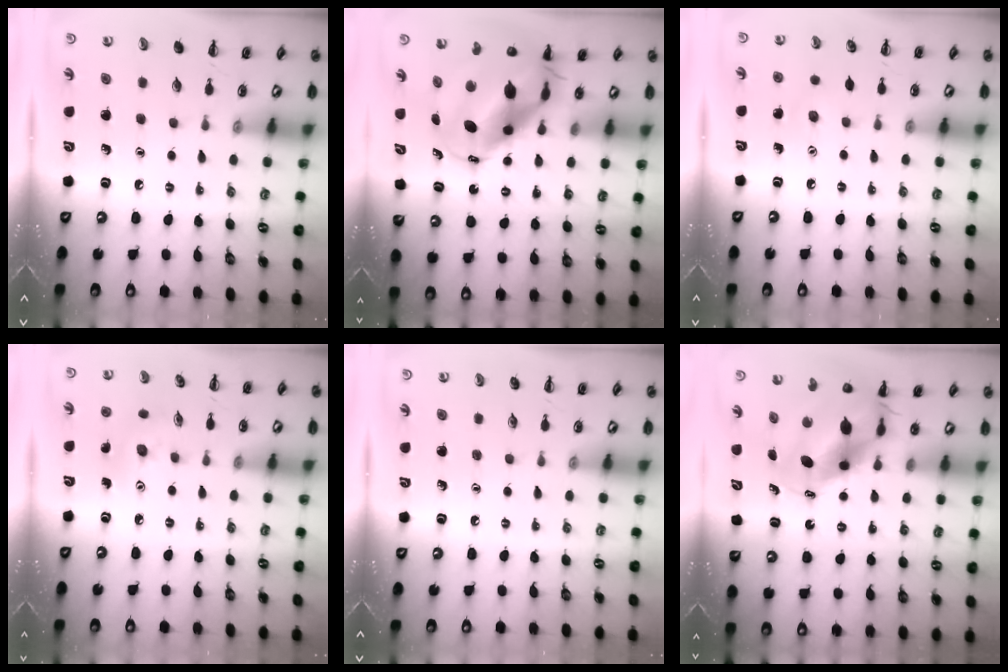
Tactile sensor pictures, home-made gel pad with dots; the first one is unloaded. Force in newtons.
{"total": 11.0, "press": 10.7, "slide": 2.5}
{"total": 3.7, "press": 3.6, "slide": 0.9}
{"total": 3.6, "press": 3.5, "slide": 0.9}
{"total": 0.0}
{"total": 7.8, "press": 7.6, "slide": 1.8}